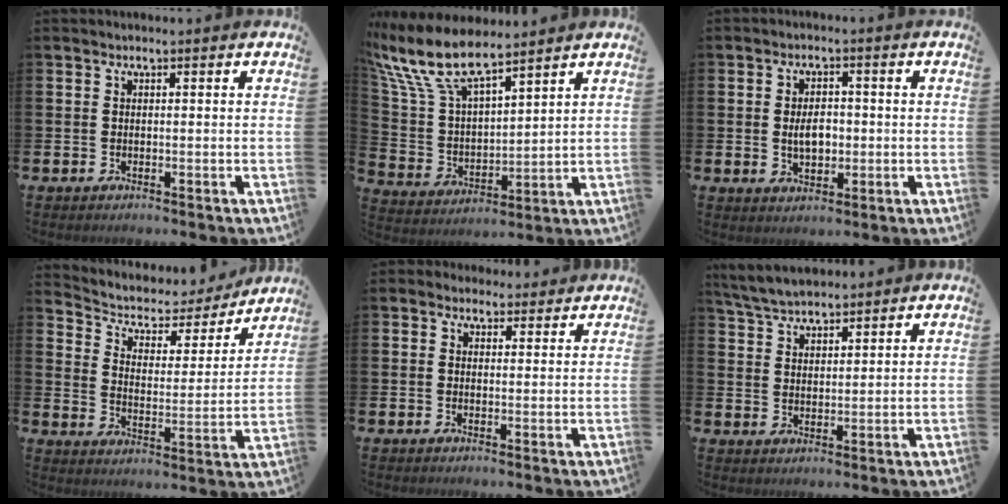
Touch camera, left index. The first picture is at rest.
{"total": 11.0, "force": [9.0, 3.2, 5.4], "torque": [-0.148, -0.042, 0.162]}
{"total": 3.9, "force": [-0.2, 2.5, 3.0], "torque": [-0.042, 0.002, -0.009]}
{"total": 4.7, "force": [4.1, 2.2, 1.0], "torque": [-0.053, -0.035, 0.062]}
{"total": 2.2, "force": [1.9, 1.0, -0.1], "torque": [0.006, -0.004, 0.033]}
{"total": 4.6, "force": [4.5, 0.8, 0.7], "torque": [-0.037, -0.014, 0.084]}